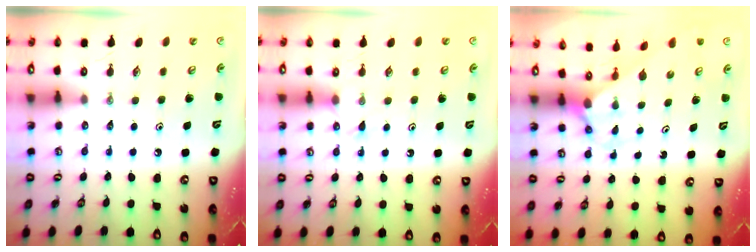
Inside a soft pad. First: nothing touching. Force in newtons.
{"total": 4.9, "press": 4.9, "slide": 0.6}
{"total": 2.0, "press": 2.0, "slide": 0.2}